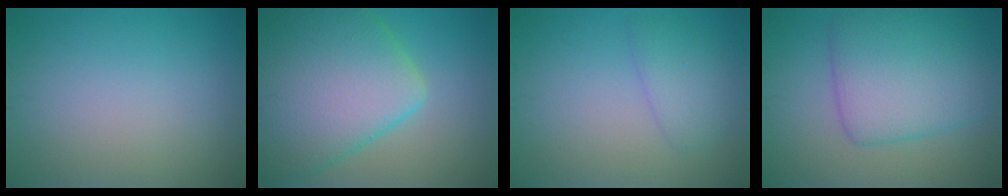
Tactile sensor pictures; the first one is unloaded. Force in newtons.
{"total": 11.8, "press": 11.8, "slide": 0.3}
{"total": 2.2, "press": 2.2, "slide": 0.1}
{"total": 6.8, "press": 6.8, "slide": 0.1}